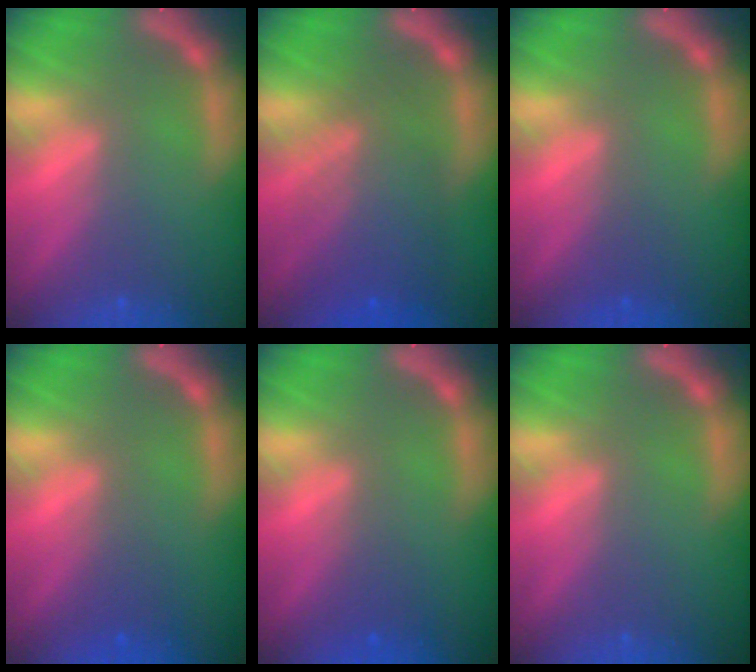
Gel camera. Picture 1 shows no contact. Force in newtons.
{"total": 7.1}
{"total": 1.0}
{"total": 1.4}
{"total": 1.4}
{"total": 0.0}